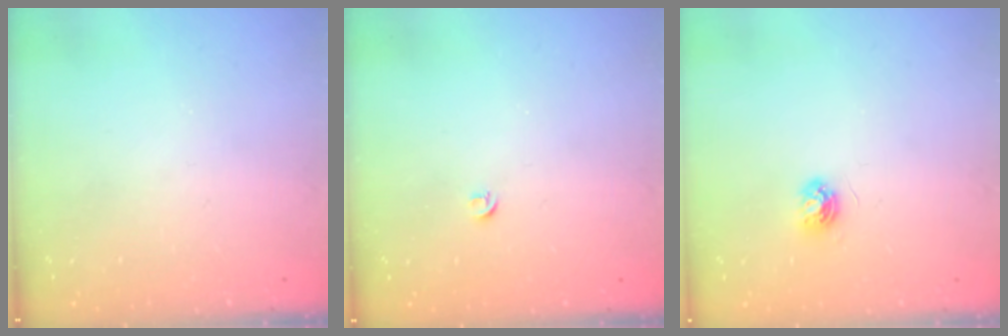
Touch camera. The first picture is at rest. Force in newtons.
{"total": 3.4, "press": 3.4, "slide": 0.5}
{"total": 5.2, "press": 5.1, "slide": 0.6}